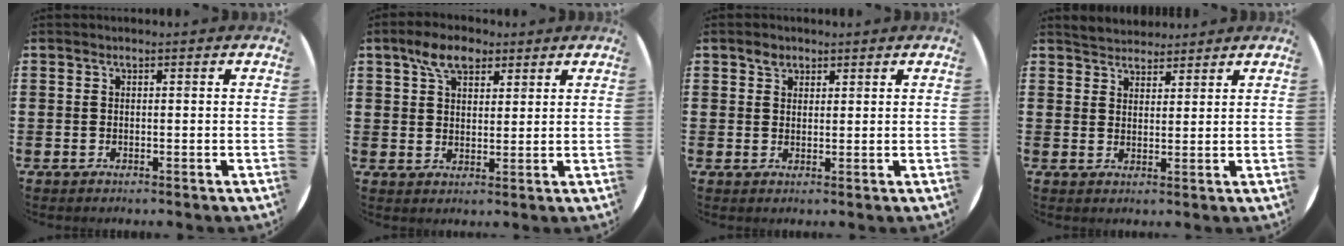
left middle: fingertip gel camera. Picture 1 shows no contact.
{"total": 5.9, "force": [4.1, 3.2, 2.9], "torque": [-0.051, 0.004, 0.072]}
{"total": 2.1, "force": [1.6, 1.2, 0.5], "torque": [-0.003, 0.001, 0.028]}
{"total": 3.3, "force": [3.2, 0.7, -0.1], "torque": [-0.005, -0.002, 0.061]}